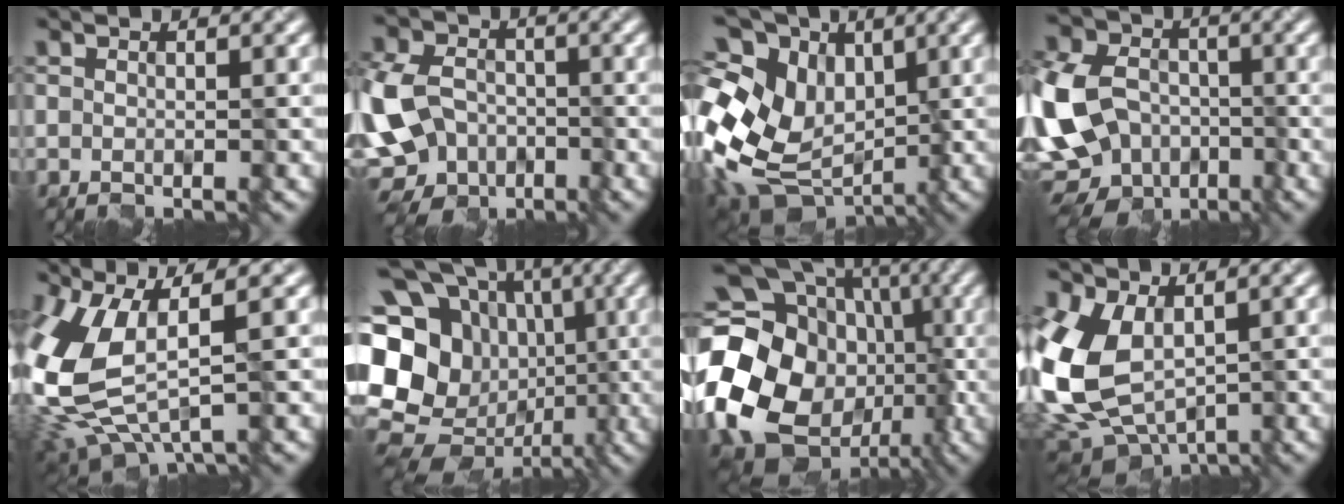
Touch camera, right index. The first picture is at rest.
{"total": 12.6, "force": [-4.4, 9.9, 6.4], "torque": [-0.147, -0.024, -0.090]}
{"total": 14.4, "force": [0.3, 10.3, 10.0], "torque": [-0.211, 0.011, 0.026]}
{"total": 16.2, "force": [-4.6, 12.9, 8.6], "torque": [-0.186, -0.015, -0.098]}
{"total": 10.0, "force": [-0.3, 4.7, 8.8], "torque": [-0.226, -0.025, 0.010]}
{"total": 20.8, "force": [-0.9, 18.5, 9.4], "torque": [-0.201, 0.029, -0.051]}
{"total": 23.1, "force": [-3.5, 19.1, 12.4], "torque": [-0.241, -0.016, -0.103]}
{"total": 9.5, "force": [-0.3, 6.4, 7.1], "torque": [-0.182, -0.017, -0.002]}